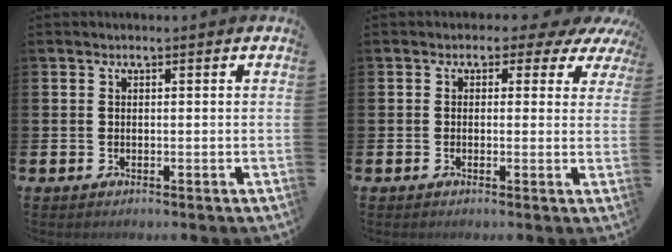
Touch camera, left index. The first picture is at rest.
{"total": 1.8, "force": [0.0, 1.6, 0.9], "torque": [-0.015, 0.004, -0.011]}